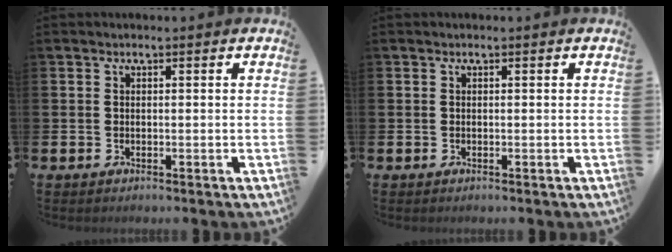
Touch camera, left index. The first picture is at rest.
{"total": 0.0}